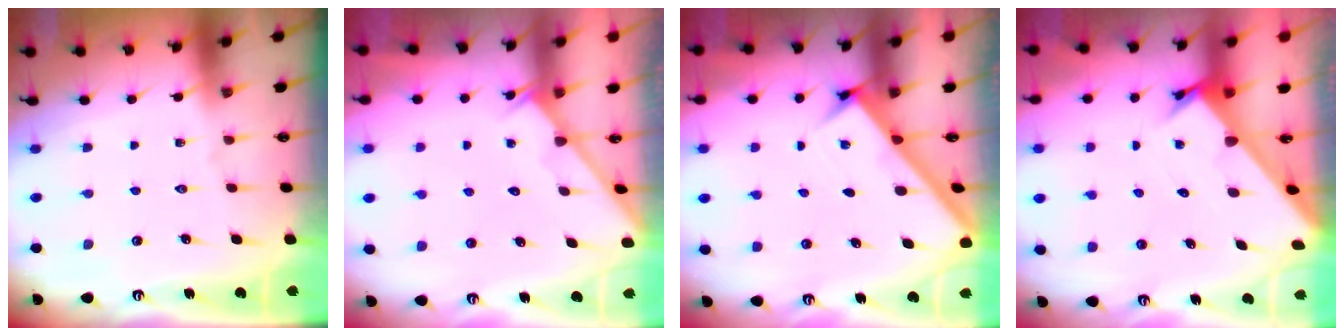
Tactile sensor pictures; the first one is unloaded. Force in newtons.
{"total": 2.0, "press": 2.0, "slide": 0.1}
{"total": 2.5, "press": 2.5, "slide": 0.3}
{"total": 2.5, "press": 2.5, "slide": 0.2}